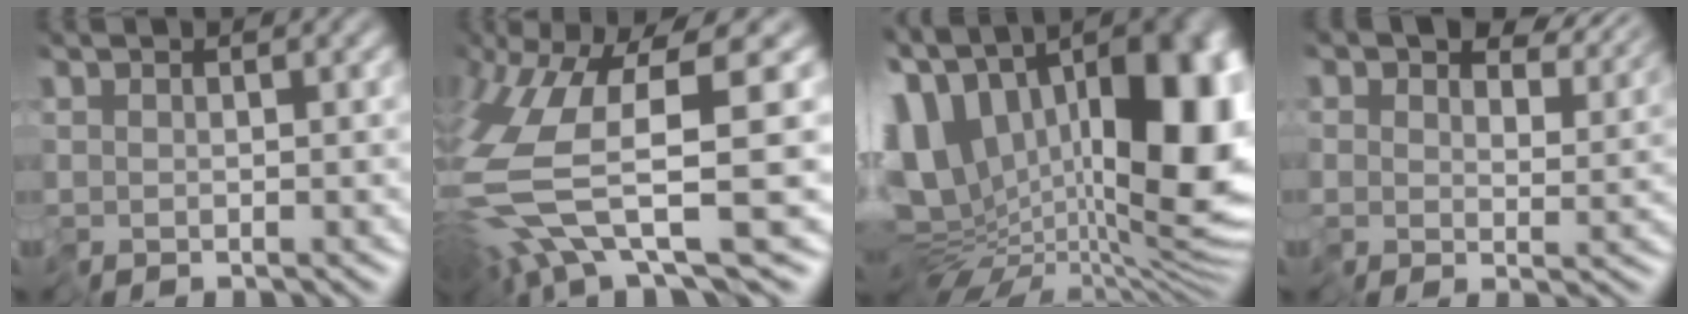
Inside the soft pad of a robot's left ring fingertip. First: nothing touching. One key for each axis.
{"total": 9.4, "fx": -1.2, "fy": 1.9, "fz": 9.1, "tx": -0.199, "ty": -0.011, "tz": -0.023}
{"total": 18.1, "fx": 4.1, "fy": 10.4, "fz": 14.2, "tx": -0.257, "ty": -0.012, "tz": 0.112}
{"total": 7.1, "fx": 5.5, "fy": 3.1, "fz": 3.2, "tx": -0.056, "ty": 0.011, "tz": 0.089}